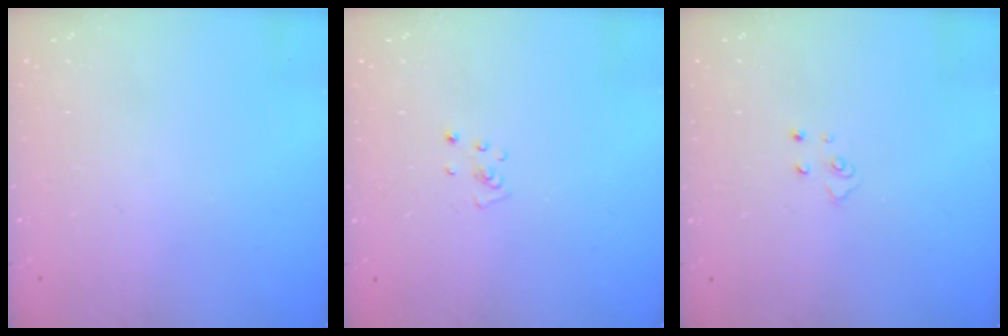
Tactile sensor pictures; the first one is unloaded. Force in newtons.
{"total": 2.2, "press": 2.2, "slide": 0.2}
{"total": 4.3, "press": 4.3, "slide": 0.4}